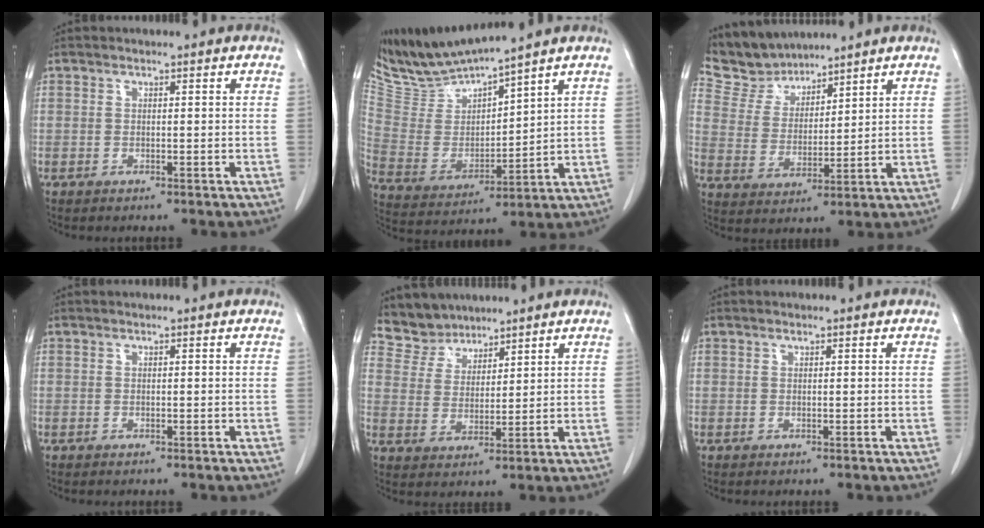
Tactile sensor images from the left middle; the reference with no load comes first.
{"total": 10.2, "force": [10.0, -0.9, 2.0], "torque": [-0.061, -0.006, 0.218]}
{"total": 7.5, "force": [7.3, 1.7, -0.1], "torque": [-0.012, 0.012, 0.158]}
{"total": 0.0}
{"total": 5.8, "force": [5.4, 2.3, -0.3], "torque": [0.002, 0.007, 0.113]}
{"total": 0.0}